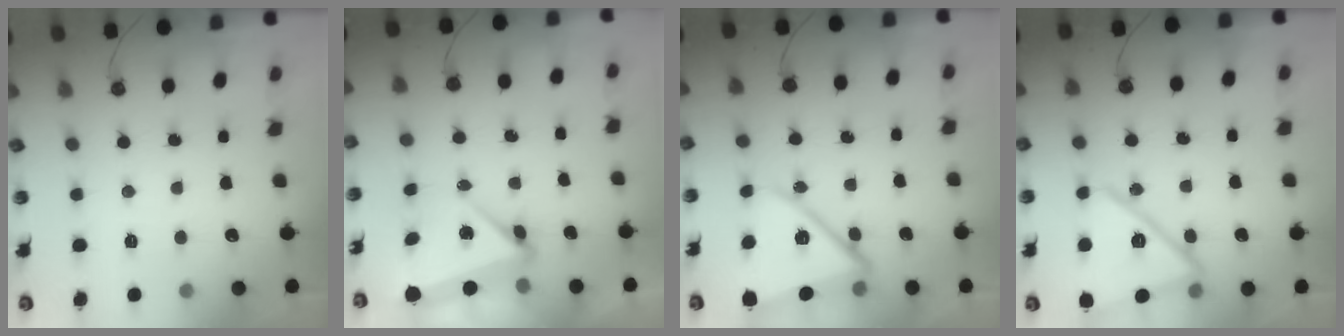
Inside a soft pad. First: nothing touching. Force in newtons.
{"total": 5.6, "press": 5.6, "slide": 0.6}
{"total": 15.0, "press": 14.9, "slide": 1.7}
{"total": 17.0, "press": 17.0, "slide": 1.1}